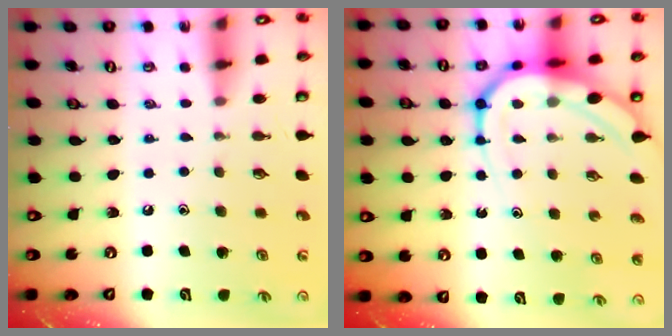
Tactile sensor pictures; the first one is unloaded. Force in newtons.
{"total": 12.9, "press": 12.9, "slide": 1.2}